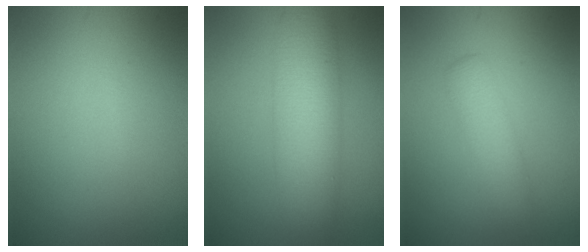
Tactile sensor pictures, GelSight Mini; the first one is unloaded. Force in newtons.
{"total": 8.2, "press": 8.2, "slide": 0.3}
{"total": 2.6, "press": 2.6, "slide": 0.0}